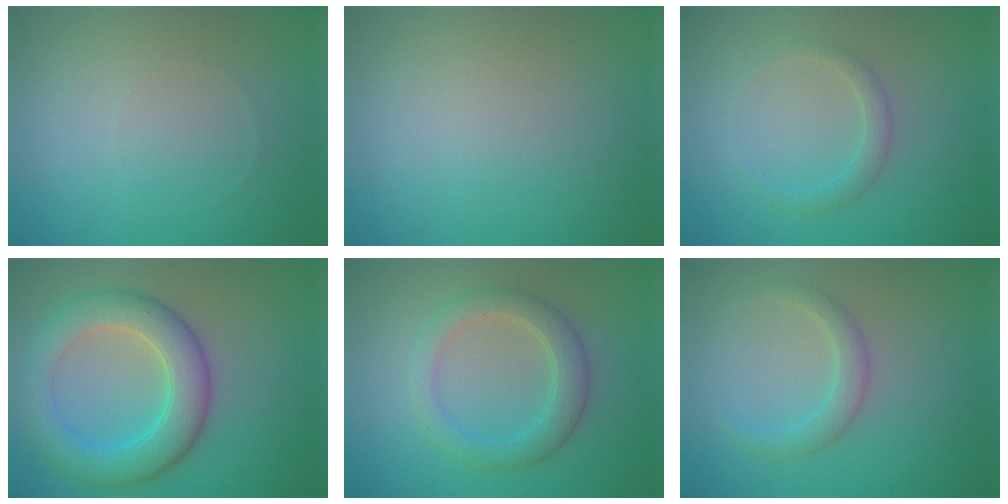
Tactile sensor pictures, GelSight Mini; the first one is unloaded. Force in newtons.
{"total": 0.0}
{"total": 1.5, "press": 1.5, "slide": 0.2}
{"total": 6.6, "press": 6.6, "slide": 0.1}
{"total": 3.5, "press": 3.5, "slide": 0.4}
{"total": 2.1, "press": 2.1, "slide": 0.1}